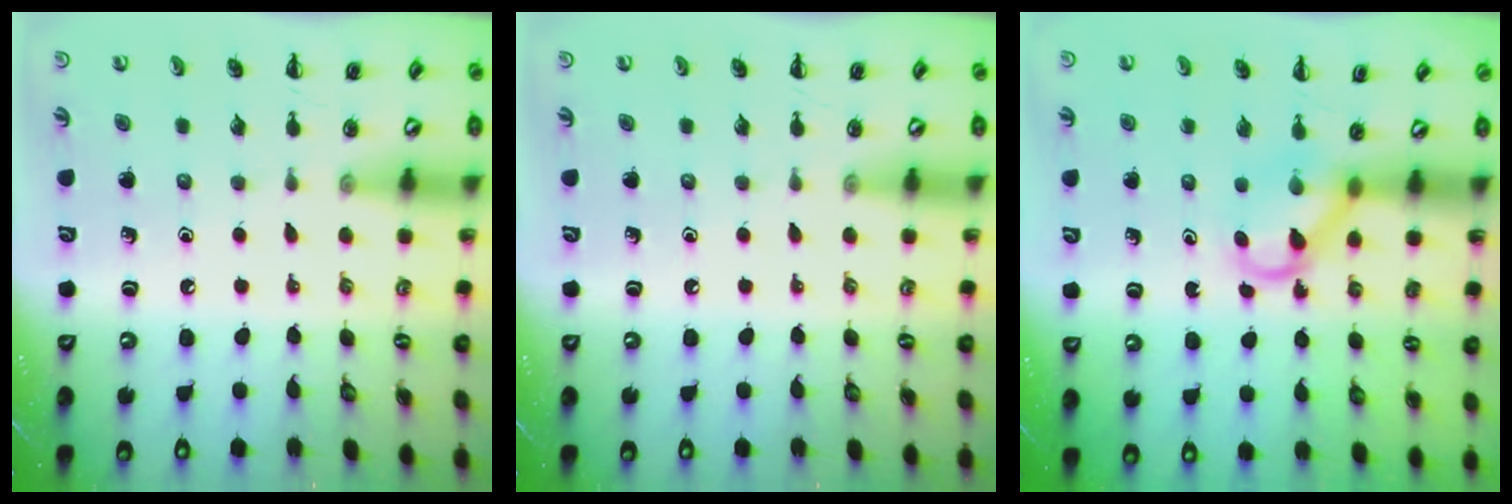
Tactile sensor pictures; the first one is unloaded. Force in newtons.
{"total": 0.0}
{"total": 3.8, "press": 3.6, "slide": 1.0}